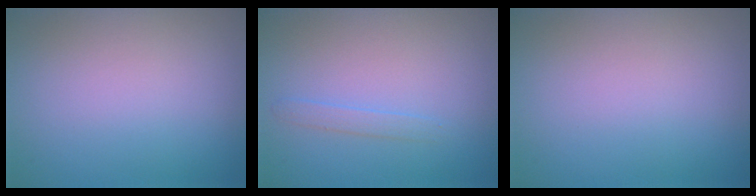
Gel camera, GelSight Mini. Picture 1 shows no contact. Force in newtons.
{"total": 1.0, "press": 1.0, "slide": 0.0}
{"total": 0.0}